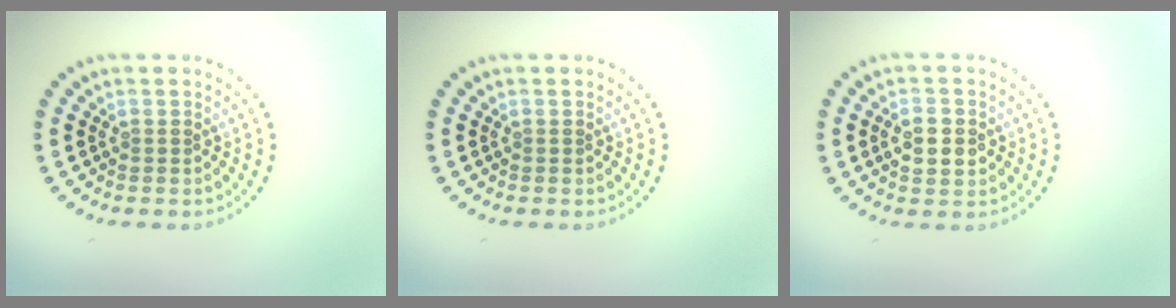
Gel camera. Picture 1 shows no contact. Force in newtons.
{"total": 0.0}
{"total": 2.3, "press": 2.3, "slide": 0.1}